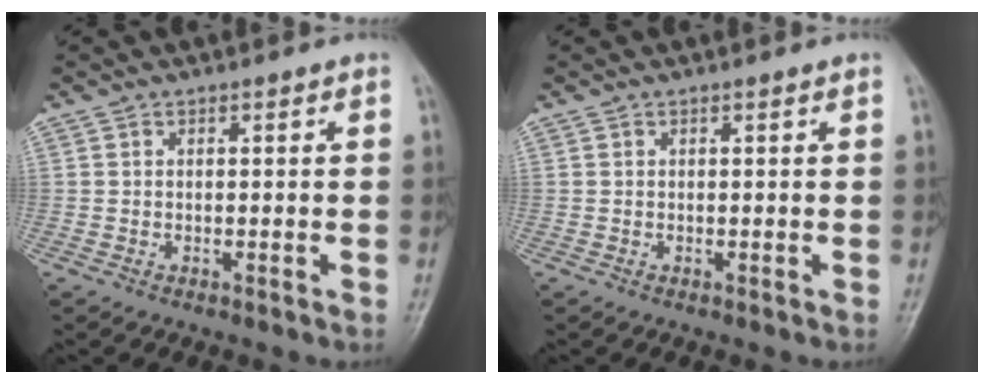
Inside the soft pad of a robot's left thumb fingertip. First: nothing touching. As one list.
[{"total": 0.0}]